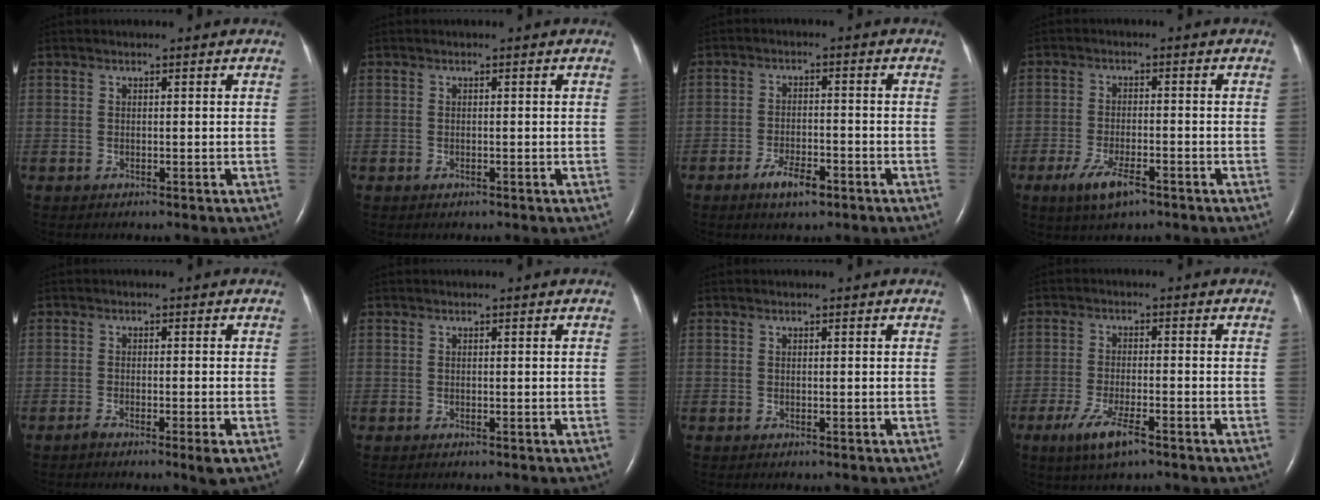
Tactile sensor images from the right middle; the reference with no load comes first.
{"total": 0.0}
{"total": 4.5, "force": [-2.9, 1.4, 3.2], "torque": [-0.066, -0.003, -0.047]}
{"total": 5.6, "force": [-3.4, 1.5, 4.2], "torque": [-0.093, -0.011, -0.056]}
{"total": 2.7, "force": [-1.7, -0.1, 2.1], "torque": [-0.040, -0.007, -0.033]}
{"total": 0.0}
{"total": 0.0}
{"total": 5.9, "force": [-3.6, 1.0, 4.6], "torque": [-0.104, -0.014, -0.061]}